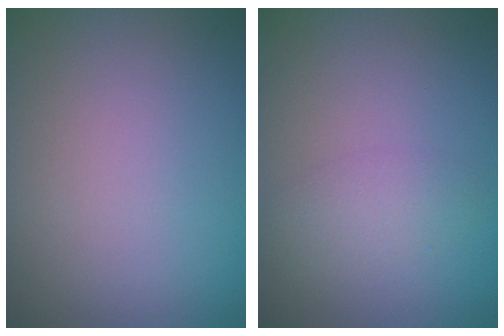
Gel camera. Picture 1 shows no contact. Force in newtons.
{"total": 1.8, "press": 1.8, "slide": 0.1}